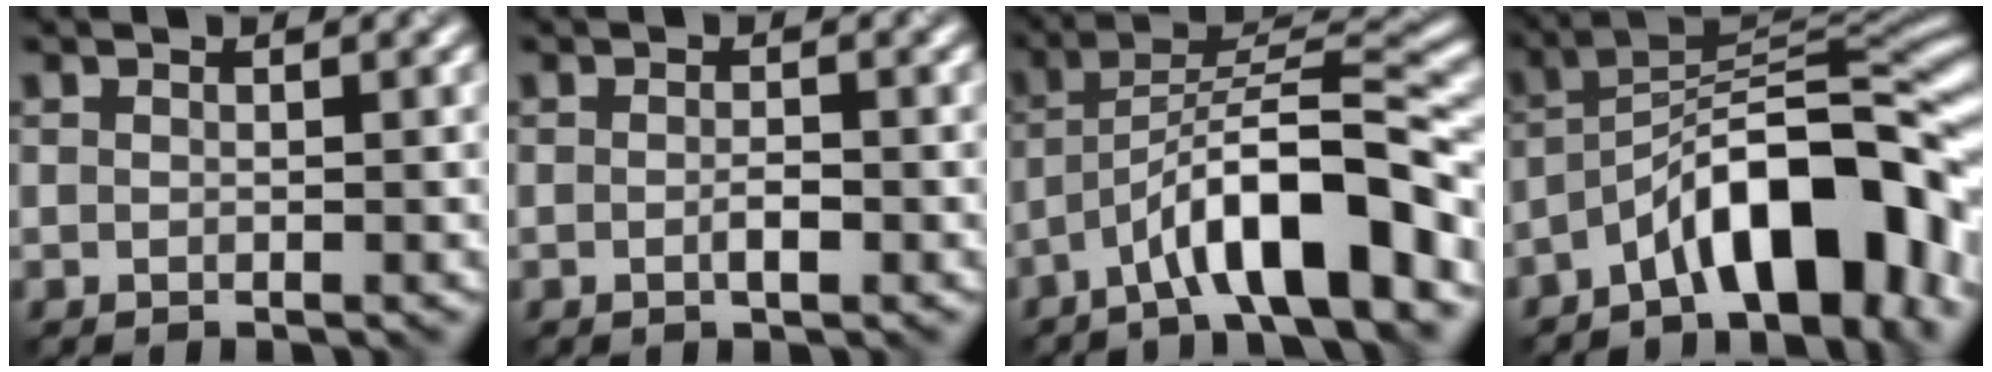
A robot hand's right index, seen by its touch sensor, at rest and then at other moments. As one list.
[{"total": 1.3, "force": [-0.4, 0.3, 1.2], "torque": [-0.021, -0.001, -0.006]}, {"total": 9.6, "force": [-5.1, 2.0, 7.8], "torque": [-0.123, 0.024, -0.086]}, {"total": 11.2, "force": [-5.6, 3.9, 8.9], "torque": [-0.119, 0.022, -0.102]}]